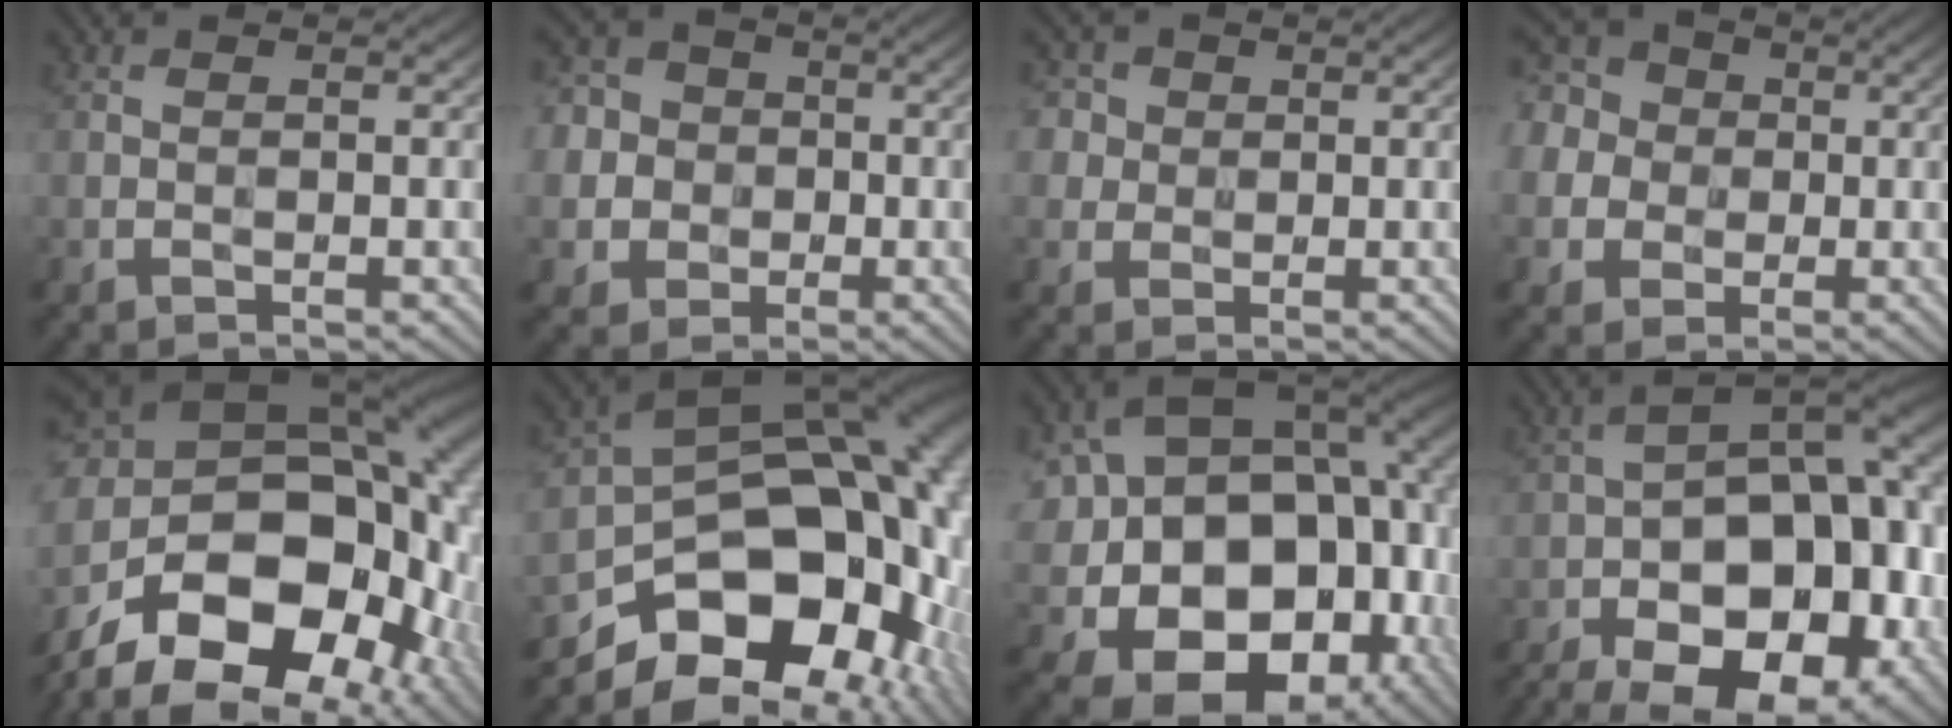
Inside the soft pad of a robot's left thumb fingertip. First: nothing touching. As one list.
[{"total": 10.6, "force": [0.1, 9.8, 3.8], "torque": [-0.148, 0.011, -0.029]}, {"total": 4.9, "force": [1.8, 4.3, 1.6], "torque": [-0.064, 0.005, 0.021]}, {"total": 14.0, "force": [2.9, 12.3, 6.0], "torque": [-0.200, 0.015, 0.031]}, {"total": 21.4, "force": [-7.4, 13.2, 15.1], "torque": [-0.283, -0.020, -0.103]}, {"total": 20.4, "force": [-6.8, 13.7, 13.5], "torque": [-0.197, -0.040, -0.083]}, {"total": 22.6, "force": [-4.4, 16.9, 14.3], "torque": [-0.255, -0.042, -0.048]}, {"total": 22.5, "force": [-9.5, 12.2, 16.3], "torque": [-0.218, -0.028, -0.112]}]